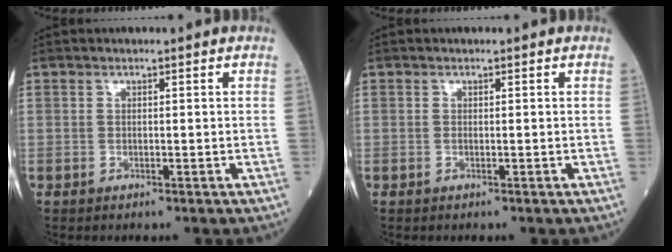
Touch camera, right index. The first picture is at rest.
{"total": 0.0}